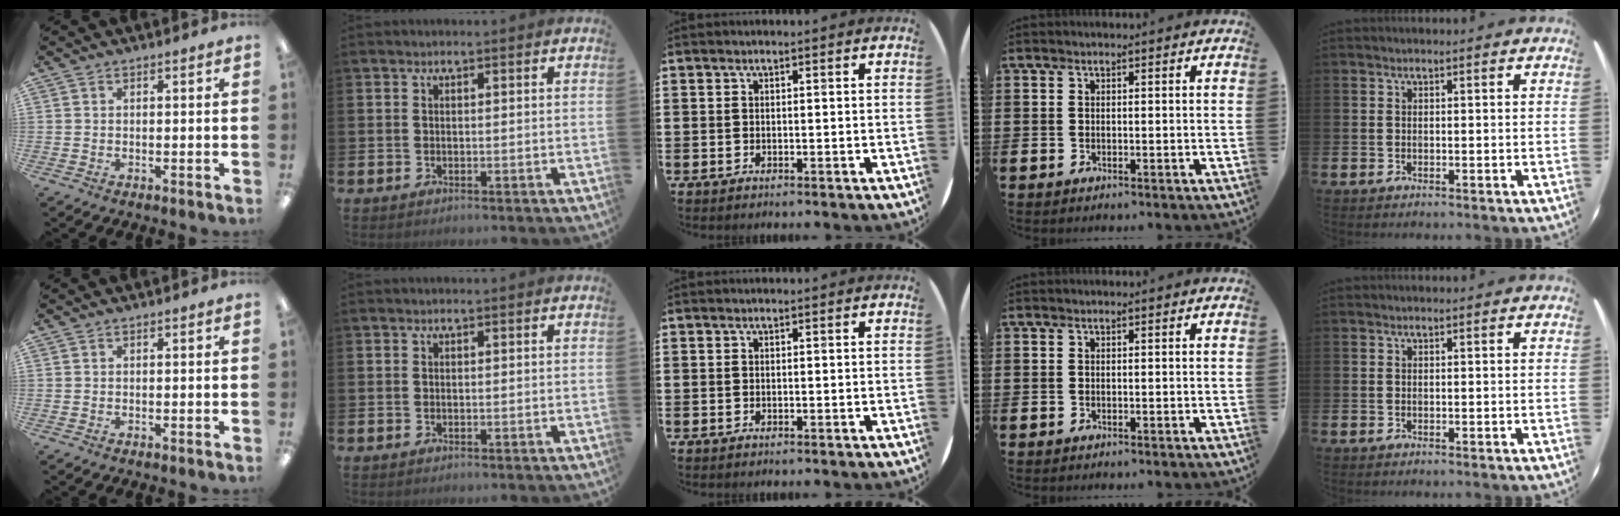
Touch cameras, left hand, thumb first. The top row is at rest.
{}